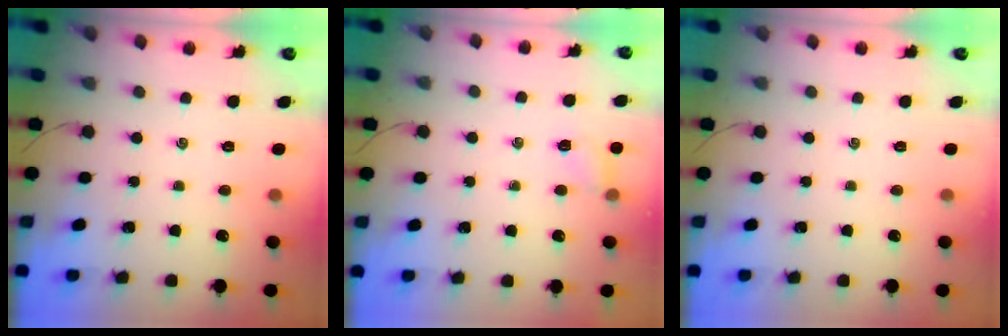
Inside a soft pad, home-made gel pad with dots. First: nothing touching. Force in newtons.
{"total": 4.2, "press": 4.0, "slide": 1.1}
{"total": 0.0}